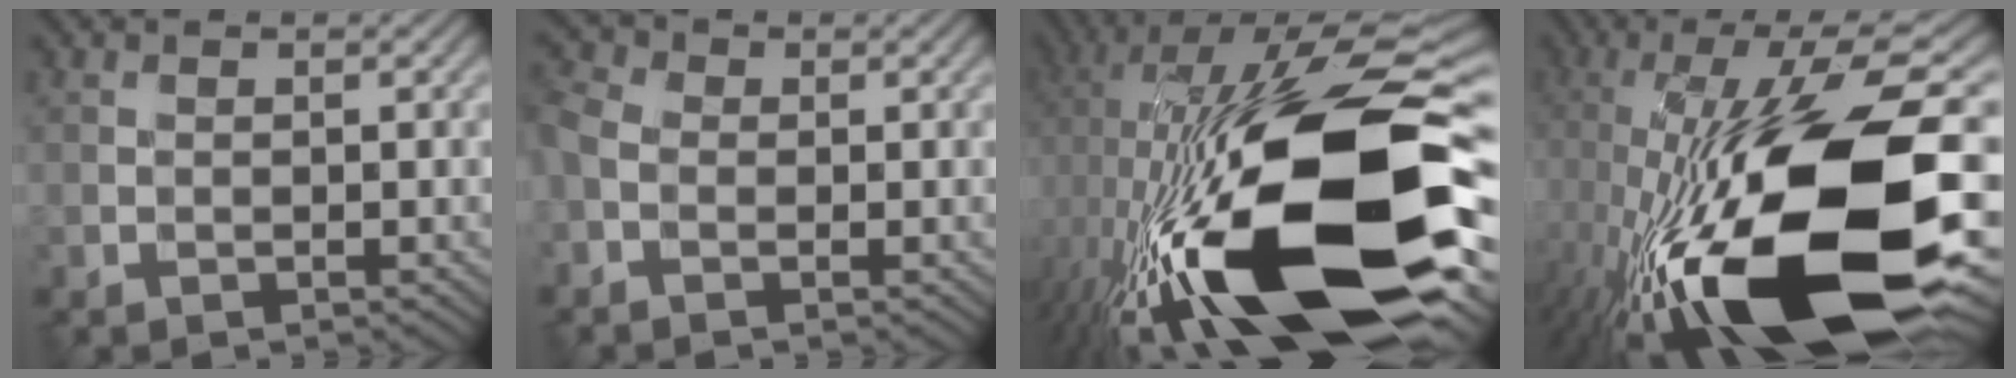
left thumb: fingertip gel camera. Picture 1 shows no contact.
{"total": 3.8, "force": [-1.0, 2.6, 2.6], "torque": [-0.060, 0.003, -0.032]}
{"total": 21.7, "force": [-4.2, 7.3, 20.1], "torque": [-0.363, 0.007, -0.087]}
{"total": 20.8, "force": [-5.6, 7.6, 18.5], "torque": [-0.346, -0.005, -0.096]}